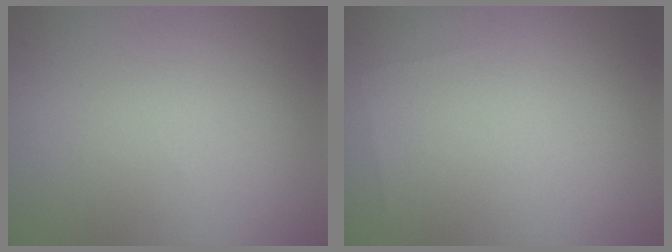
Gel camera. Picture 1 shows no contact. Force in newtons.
{"total": 0.0}